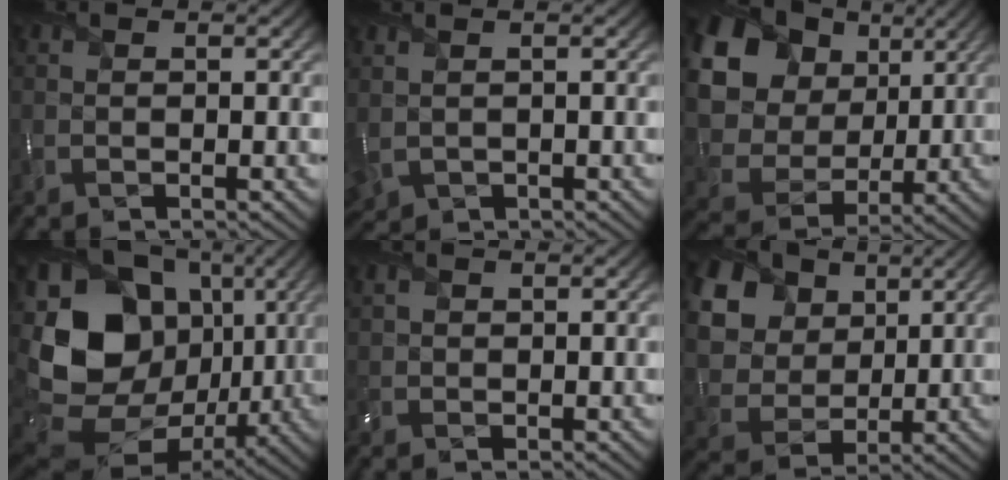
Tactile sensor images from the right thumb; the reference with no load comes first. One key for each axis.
{"total": 2.3, "fx": 0.4, "fy": 1.6, "fz": 1.6, "tx": -0.052, "ty": -0.003, "tz": 0.014}
{"total": 19.3, "fx": 6.4, "fy": 15.2, "fz": 9.9, "tx": -0.291, "ty": 0.037, "tz": 0.147}
{"total": 20.0, "fx": 1.3, "fy": 16.0, "fz": 11.9, "tx": -0.272, "ty": -0.026, "tz": 0.051}
{"total": 2.0, "fx": 1.2, "fy": 1.4, "fz": 0.8, "tx": -0.028, "ty": 0.005, "tz": 0.025}
{"total": 16.1, "fx": 7.0, "fy": 12.0, "fz": 8.0, "tx": -0.248, "ty": 0.031, "tz": 0.160}